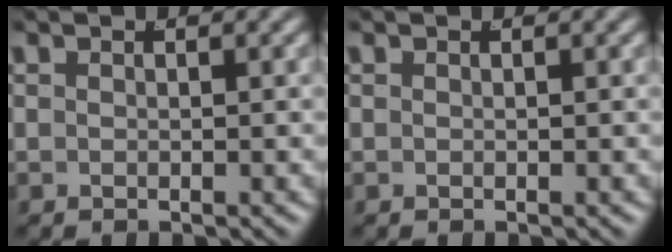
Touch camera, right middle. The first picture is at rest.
{"total": 1.0, "force": [-0.2, -0.9, -0.3], "torque": [0.012, -0.012, 0.006]}